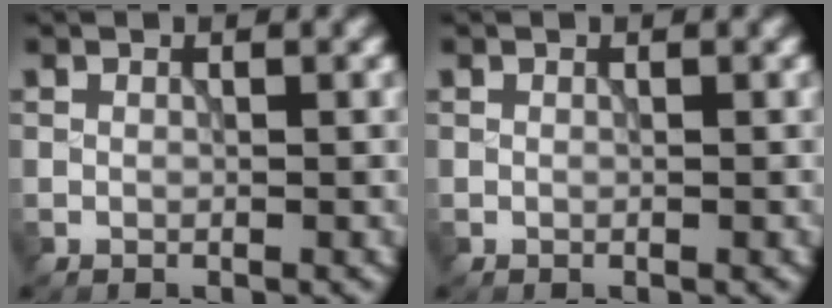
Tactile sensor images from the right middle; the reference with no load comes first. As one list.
[{"total": 0.0}]